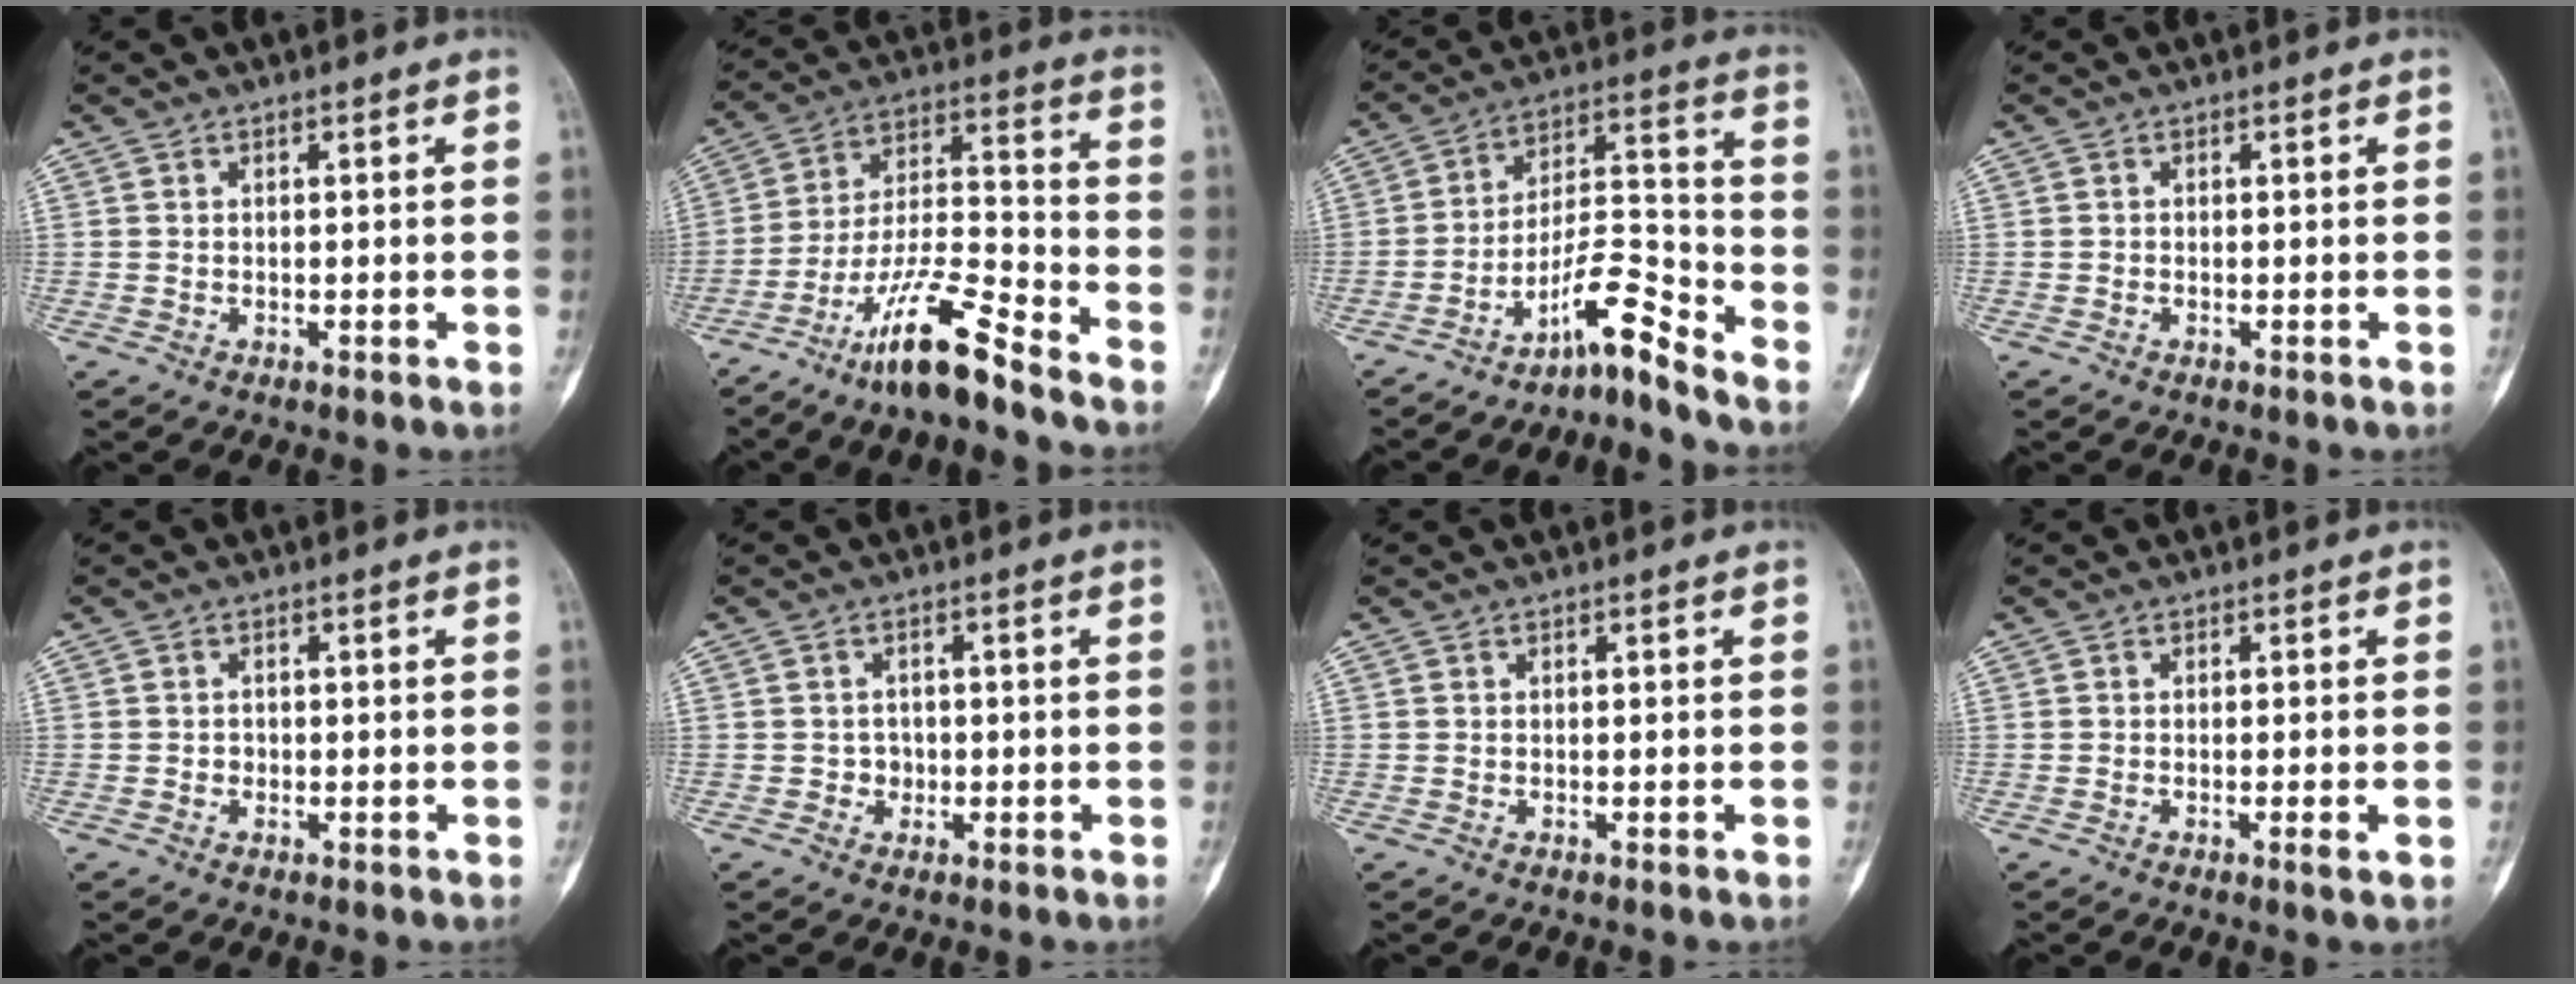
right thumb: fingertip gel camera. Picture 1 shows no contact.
{"total": 14.7, "force": [-10.8, 2.3, 9.8], "torque": [-0.183, 0.076, -0.196]}
{"total": 9.3, "force": [-7.6, 1.3, 5.1], "torque": [-0.087, 0.102, -0.134]}
{"total": 0.0}
{"total": 1.0, "force": [-0.2, 0.9, 0.3], "torque": [0.000, 0.004, -0.005]}
{"total": 2.0, "force": [-0.5, 1.9, 0.6], "torque": [0.006, 0.008, -0.010]}
{"total": 0.0}
{"total": 1.5, "force": [-0.5, 0.1, 1.5], "torque": [-0.021, -0.003, -0.007]}